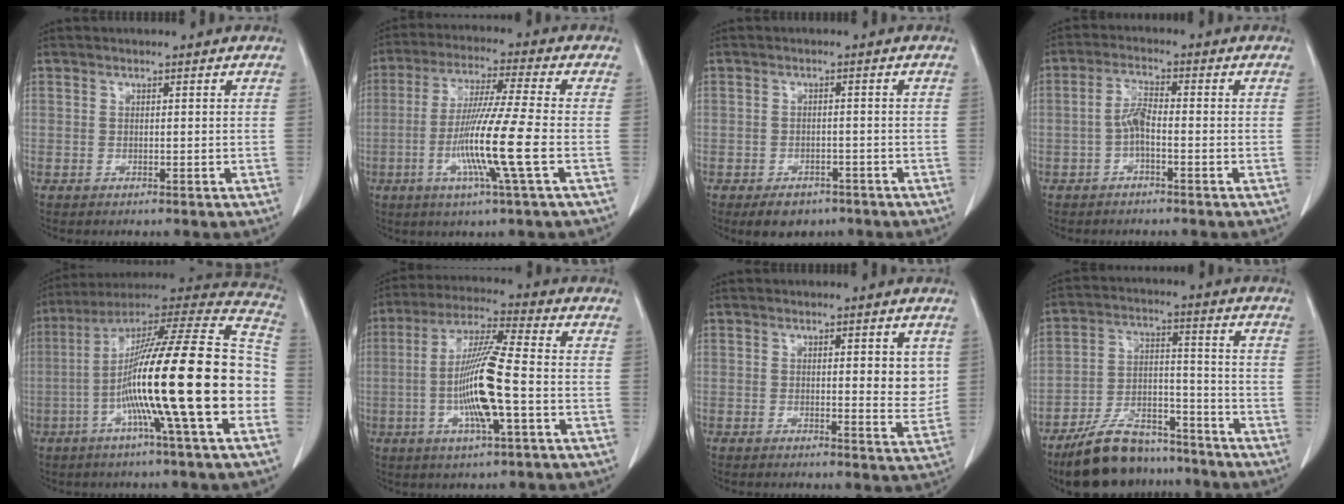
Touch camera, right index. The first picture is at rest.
{"total": 12.2, "force": [-3.1, -1.4, 11.7], "torque": [-0.229, -0.017, -0.065]}
{"total": 4.7, "force": [-3.4, 2.8, 1.7], "torque": [-0.019, 0.003, -0.042]}
{"total": 3.7, "force": [-1.0, 0.9, 3.4], "torque": [-0.071, 0.008, -0.023]}
{"total": 26.1, "force": [-5.7, 0.6, 25.5], "torque": [-0.394, -0.006, -0.116]}
{"total": 12.5, "force": [-2.4, 0.6, 12.2], "torque": [-0.237, -0.005, -0.050]}
{"total": 4.7, "force": [1.3, 1.3, 4.4], "torque": [-0.052, -0.011, 0.014]}
{"total": 13.0, "force": [-10.8, 5.0, 5.3], "torque": [-0.098, 0.014, -0.183]}